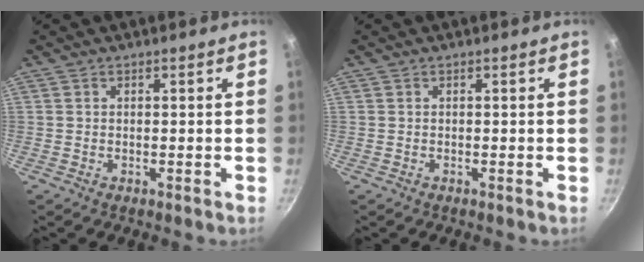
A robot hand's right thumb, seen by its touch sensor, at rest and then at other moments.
{"total": 0.0}